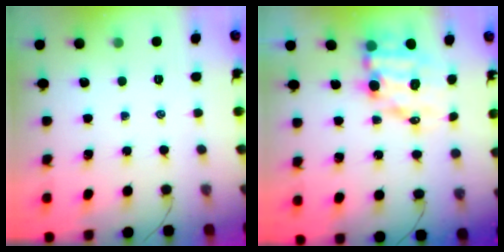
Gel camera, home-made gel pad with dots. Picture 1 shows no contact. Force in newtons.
{"total": 9.7, "press": 9.2, "slide": 2.9}